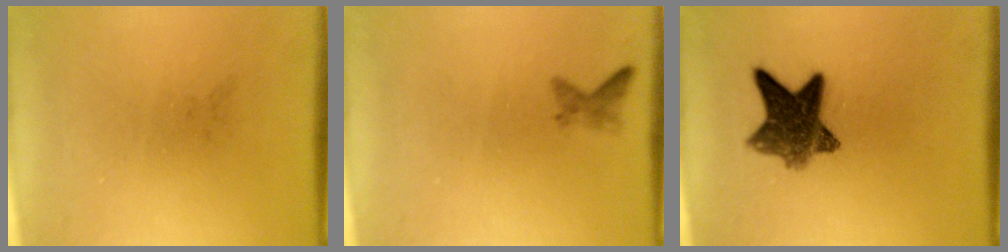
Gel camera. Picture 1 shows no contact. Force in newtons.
{"total": 1.1}
{"total": 9.3}